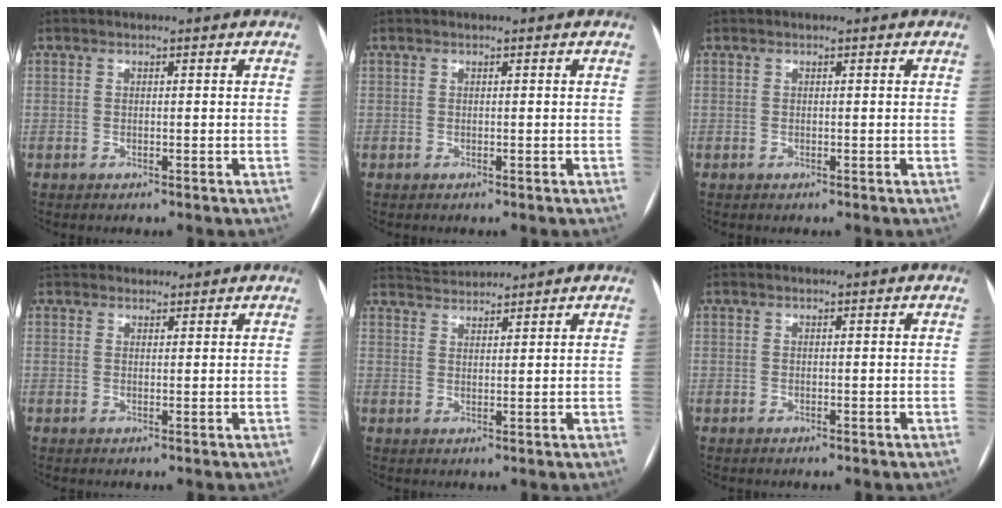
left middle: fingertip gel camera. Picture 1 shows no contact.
{"total": 0.0}
{"total": 0.0}
{"total": 5.4, "force": [4.9, 2.0, 1.1], "torque": [-0.007, 0.035, 0.077]}
{"total": 4.1, "force": [4.1, -0.1, 0.0], "torque": [-0.008, 0.023, 0.076]}
{"total": 0.0}